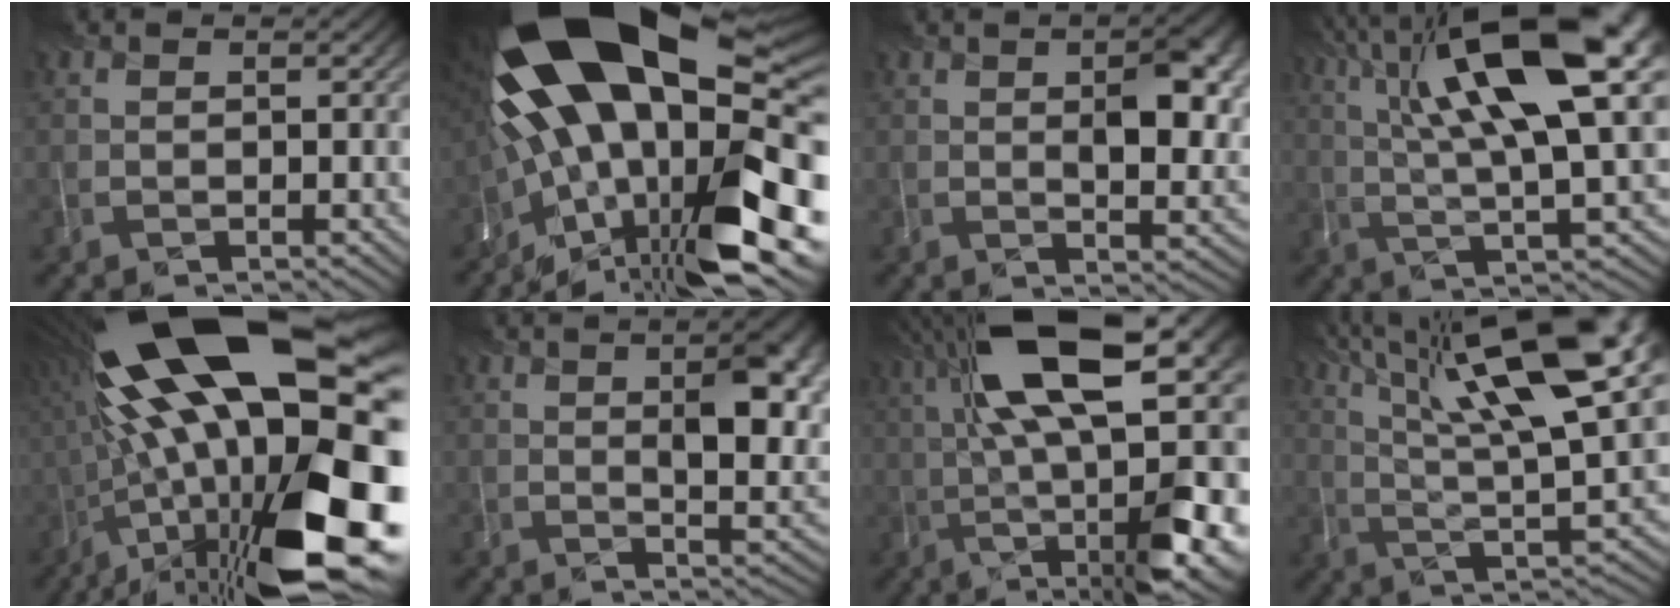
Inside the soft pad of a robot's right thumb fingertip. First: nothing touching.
{"total": 21.2, "force": [-2.3, 10.3, 18.4], "torque": [-0.307, -0.031, -0.036]}
{"total": 8.2, "force": [1.5, 3.3, 7.4], "torque": [-0.099, 0.001, 0.024]}
{"total": 16.3, "force": [6.0, 4.9, 14.3], "torque": [-0.266, 0.015, 0.110]}
{"total": 23.3, "force": [-0.3, 8.9, 21.5], "torque": [-0.375, -0.022, -0.004]}
{"total": 10.2, "force": [1.9, 4.0, 9.2], "torque": [-0.103, 0.008, 0.021]}
{"total": 20.0, "force": [2.8, 6.3, 18.8], "torque": [-0.306, 0.017, 0.071]}
{"total": 17.6, "force": [8.2, 5.5, 14.6], "torque": [-0.256, 0.016, 0.139]}